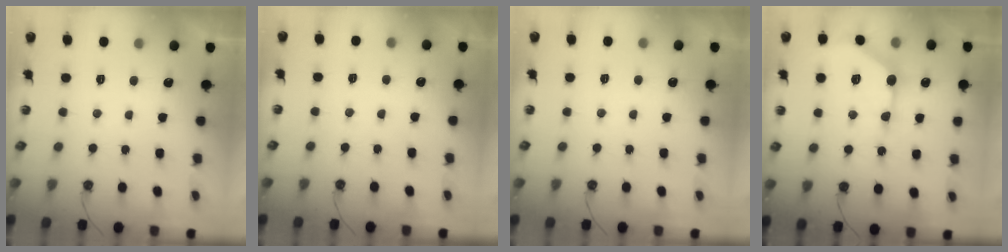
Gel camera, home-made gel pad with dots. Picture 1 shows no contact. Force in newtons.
{"total": 2.3, "press": 2.3, "slide": 0.3}
{"total": 4.0, "press": 3.9, "slide": 0.6}
{"total": 15.7, "press": 15.7, "slide": 0.5}